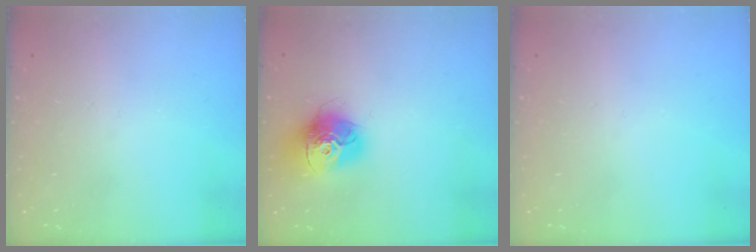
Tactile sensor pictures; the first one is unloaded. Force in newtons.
{"total": 15.2, "press": 15.2, "slide": 1.3}
{"total": 0.0}